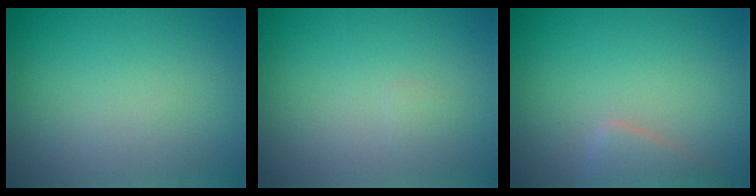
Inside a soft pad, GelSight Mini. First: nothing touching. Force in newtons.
{"total": 0.5, "press": 0.5, "slide": 0.1}
{"total": 2.0, "press": 2.0, "slide": 0.2}